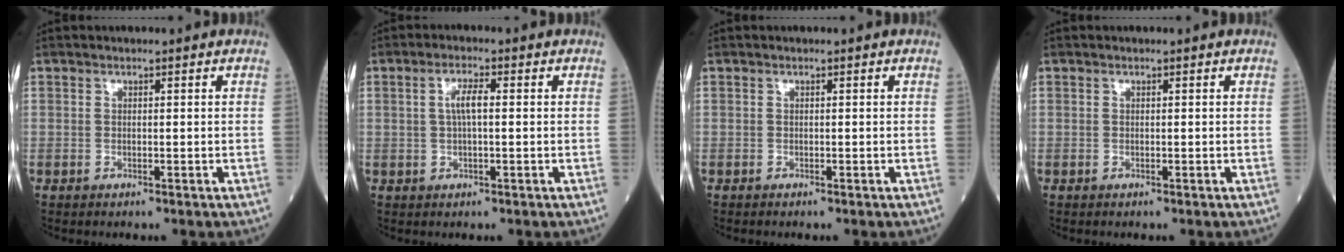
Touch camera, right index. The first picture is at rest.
{"total": 3.2, "force": [0.3, 0.6, 3.1], "torque": [-0.063, 0.009, 0.006]}
{"total": 0.0}
{"total": 0.0}